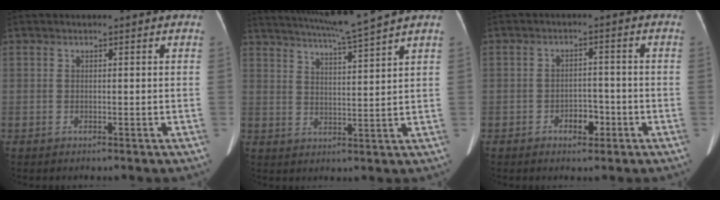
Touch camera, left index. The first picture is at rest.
{"total": 10.8, "force": [9.4, -2.2, 4.7], "torque": [-0.084, -0.010, 0.149]}
{"total": 3.4, "force": [-1.8, 1.9, 2.1], "torque": [-0.030, 0.006, -0.026]}